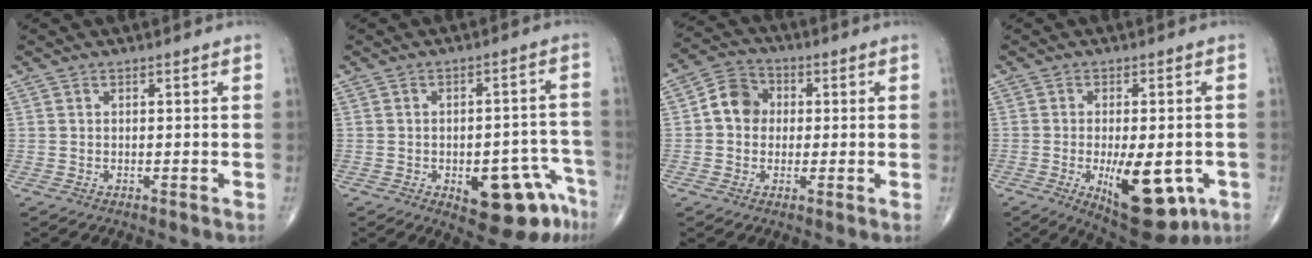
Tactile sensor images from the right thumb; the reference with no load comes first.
{"total": 13.4, "force": [-6.7, 6.0, 9.9], "torque": [-0.086, 0.047, -0.077]}
{"total": 7.2, "force": [0.4, 6.2, 3.6], "torque": [-0.046, 0.018, -0.005]}
{"total": 15.0, "force": [-4.7, 6.5, 12.7], "torque": [-0.167, -0.011, -0.049]}